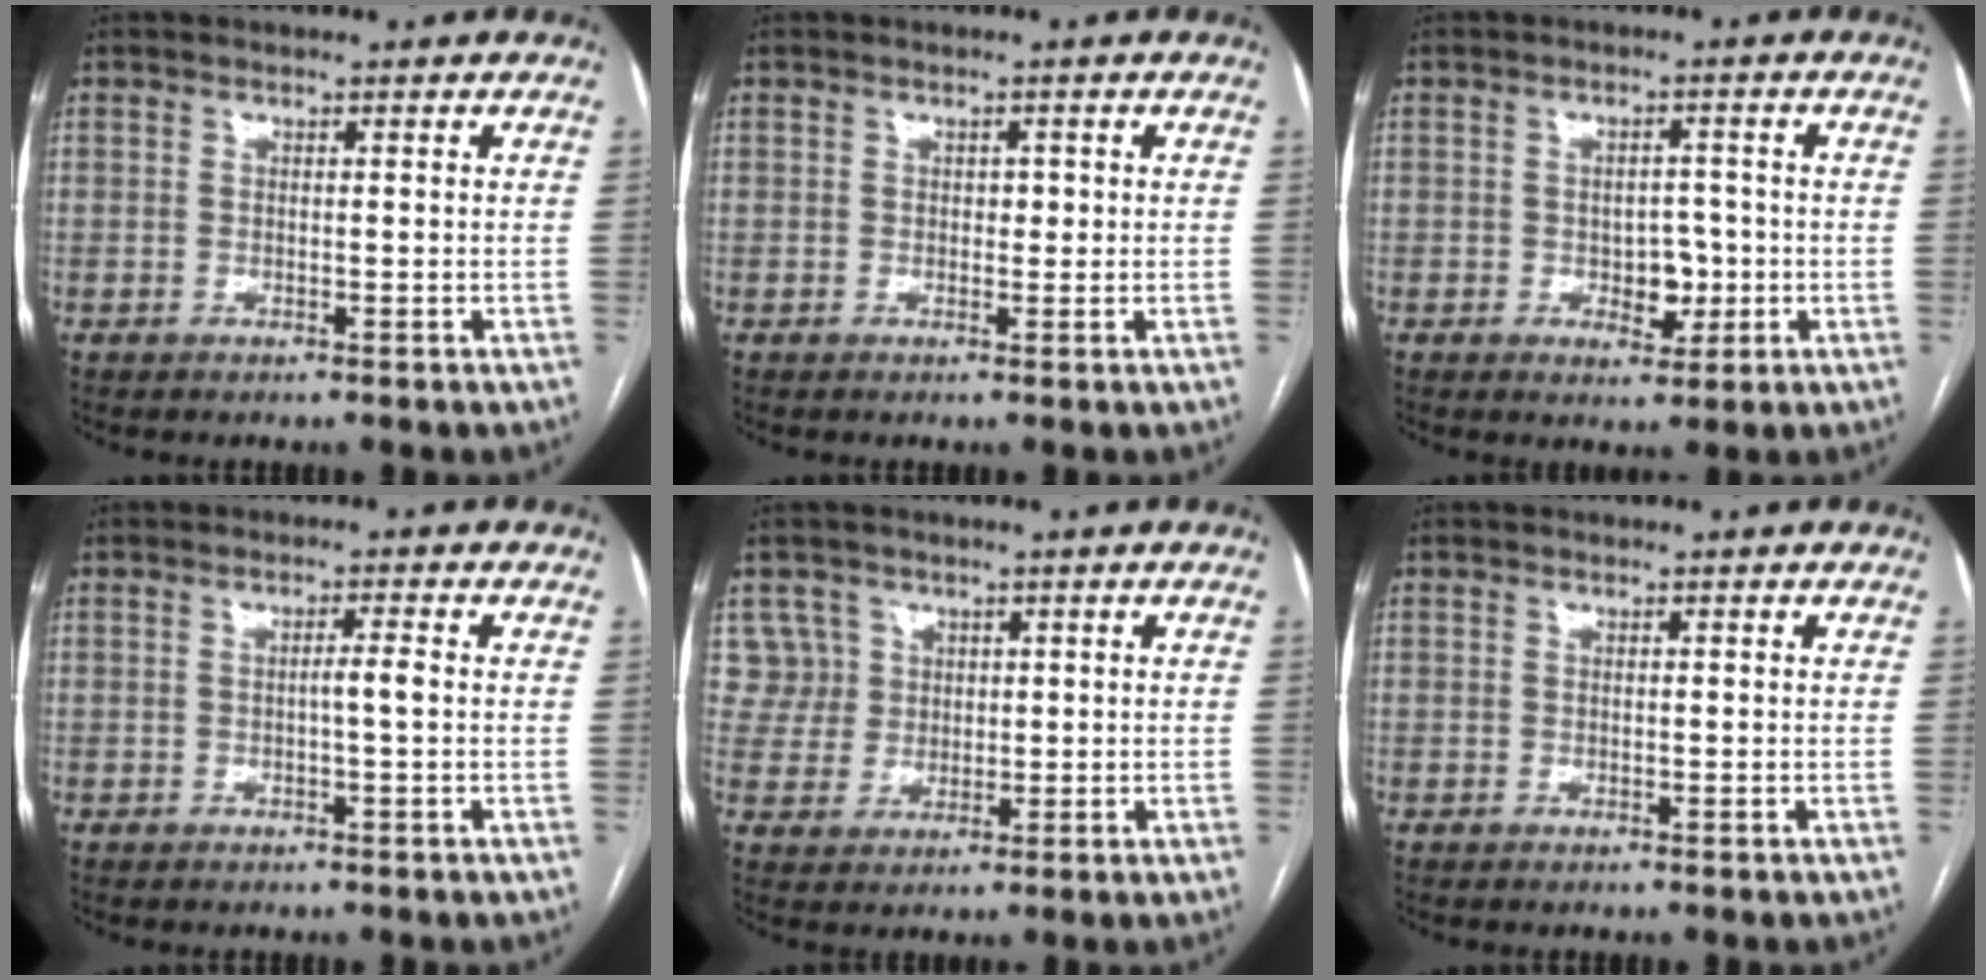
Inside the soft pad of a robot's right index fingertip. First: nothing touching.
{"total": 1.3, "force": [0.2, 0.9, 0.9], "torque": [-0.009, 0.003, 0.000]}
{"total": 4.3, "force": [-0.9, 2.7, 3.2], "torque": [-0.039, 0.006, -0.004]}
{"total": 1.8, "force": [-0.2, -0.1, 1.8], "torque": [-0.028, 0.002, -0.003]}
{"total": 5.5, "force": [2.3, 5.0, -0.5], "torque": [0.023, 0.017, 0.051]}
{"total": 0.0}